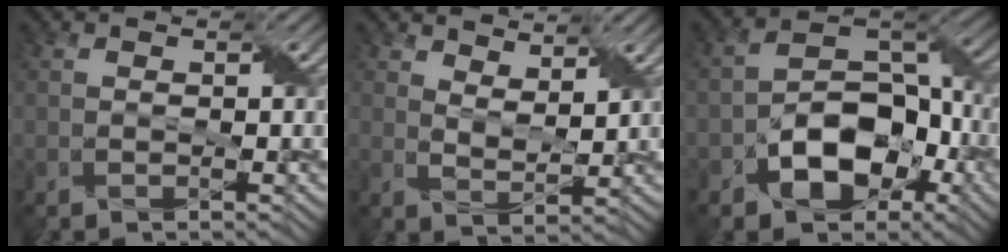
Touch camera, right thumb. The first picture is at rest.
{"total": 3.7, "force": [3.4, 0.9, 1.2], "torque": [-0.026, -0.017, 0.065]}
{"total": 9.6, "force": [-4.7, 6.2, 5.6], "torque": [-0.089, -0.005, -0.087]}